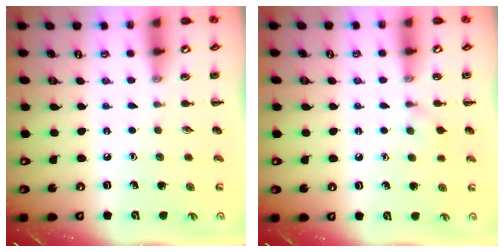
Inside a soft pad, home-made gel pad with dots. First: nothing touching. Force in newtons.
{"total": 4.6, "press": 4.4, "slide": 1.3}